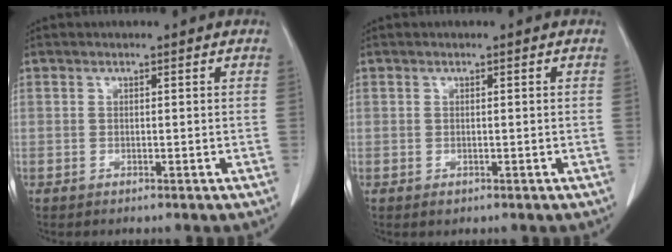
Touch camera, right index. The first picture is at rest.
{"total": 1.2, "force": [-0.3, 0.8, 0.8], "torque": [-0.017, -0.002, 0.002]}